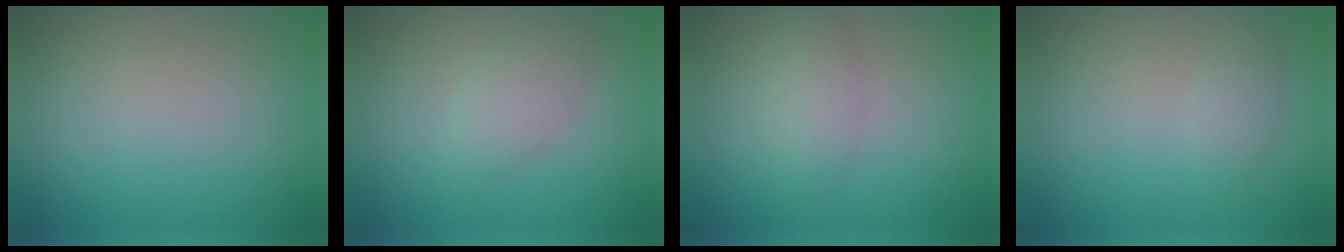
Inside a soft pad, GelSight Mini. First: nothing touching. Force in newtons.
{"total": 2.4, "press": 2.4, "slide": 0.1}
{"total": 2.1, "press": 2.1, "slide": 0.1}
{"total": 1.2, "press": 1.2, "slide": 0.0}